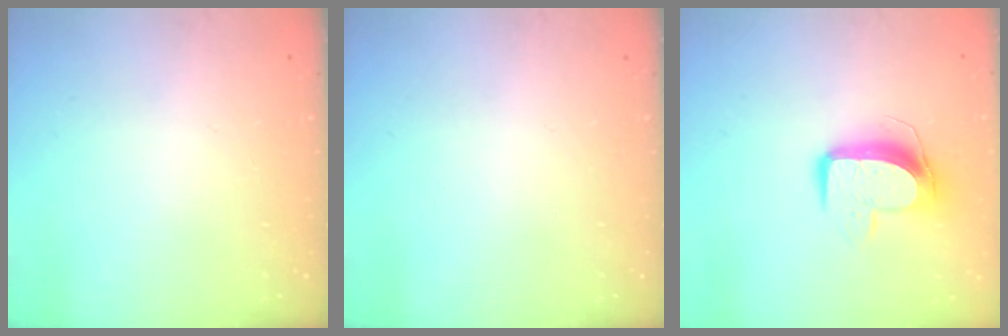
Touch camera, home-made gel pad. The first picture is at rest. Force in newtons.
{"total": 0.0}
{"total": 10.2, "press": 10.2, "slide": 0.2}